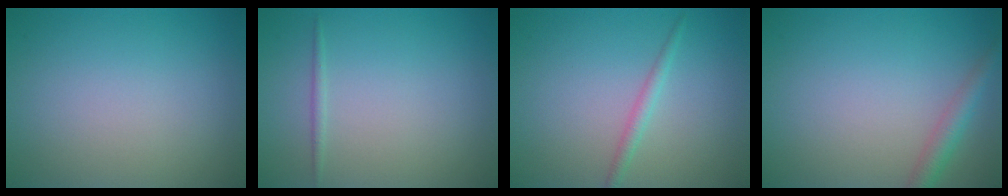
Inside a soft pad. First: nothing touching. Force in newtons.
{"total": 0.6, "press": 0.6, "slide": 0.0}
{"total": 1.3, "press": 1.3, "slide": 0.0}
{"total": 2.4, "press": 2.4, "slide": 0.2}